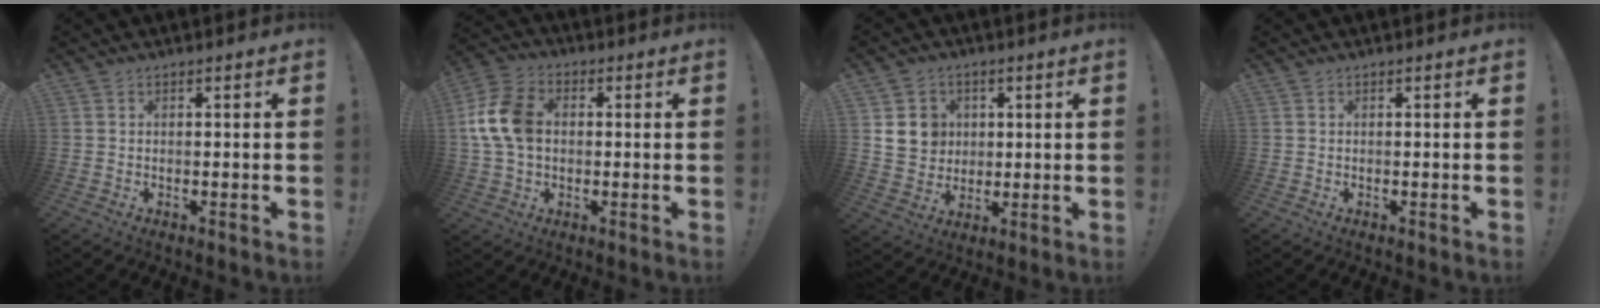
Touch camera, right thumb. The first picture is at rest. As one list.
[{"total": 13.9, "force": [1.1, 10.0, 9.7], "torque": [-0.185, 0.012, 0.023]}, {"total": 9.9, "force": [2.9, 8.9, 3.2], "torque": [-0.043, -0.006, 0.065]}, {"total": 0.0}]